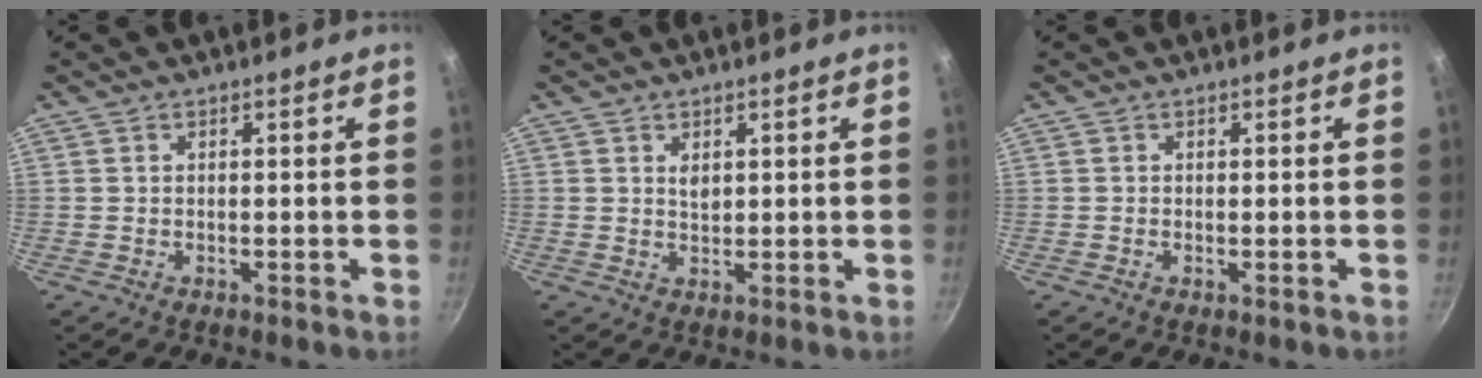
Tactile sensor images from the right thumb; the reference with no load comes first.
{"total": 2.0, "force": [0.9, 1.1, 1.4], "torque": [-0.020, -0.007, 0.016]}
{"total": 0.0}